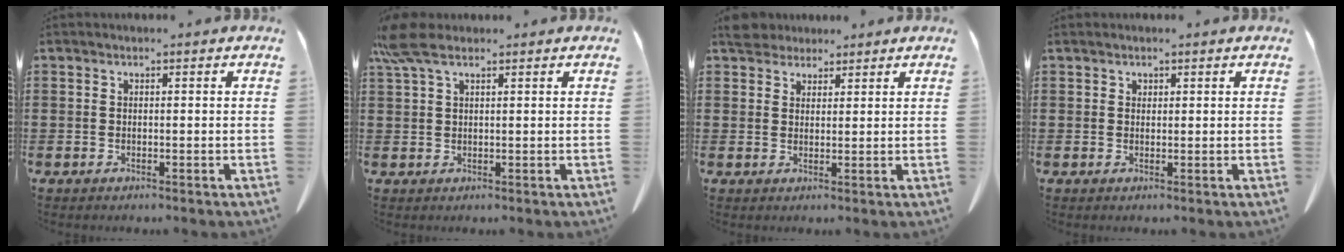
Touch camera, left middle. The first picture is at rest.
{"total": 5.0, "force": [2.9, 1.7, 3.7], "torque": [-0.095, -0.003, 0.051]}
{"total": 3.6, "force": [3.3, 1.3, 0.5], "torque": [-0.015, -0.004, 0.065]}
{"total": 0.7, "force": [0.7, 0.3, 0.1], "torque": [-0.005, -0.002, 0.015]}